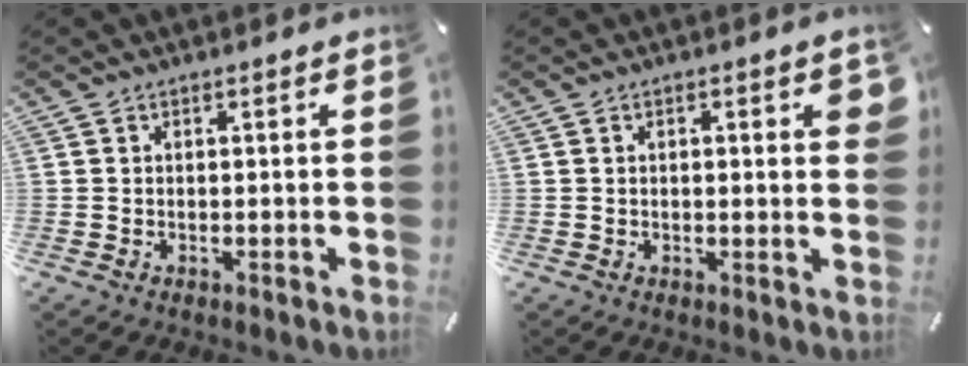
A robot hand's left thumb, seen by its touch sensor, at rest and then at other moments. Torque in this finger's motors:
{"motor_torque": [0.20, -0.20, 0.06, 0.06, 0.00]}